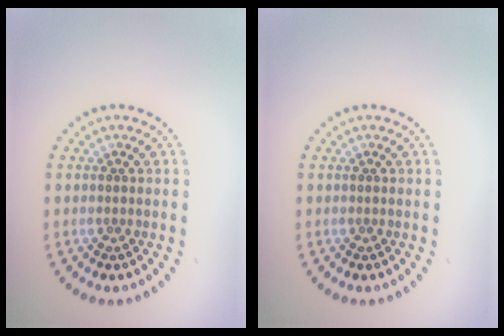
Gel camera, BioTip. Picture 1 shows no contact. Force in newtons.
{"total": 0.0}